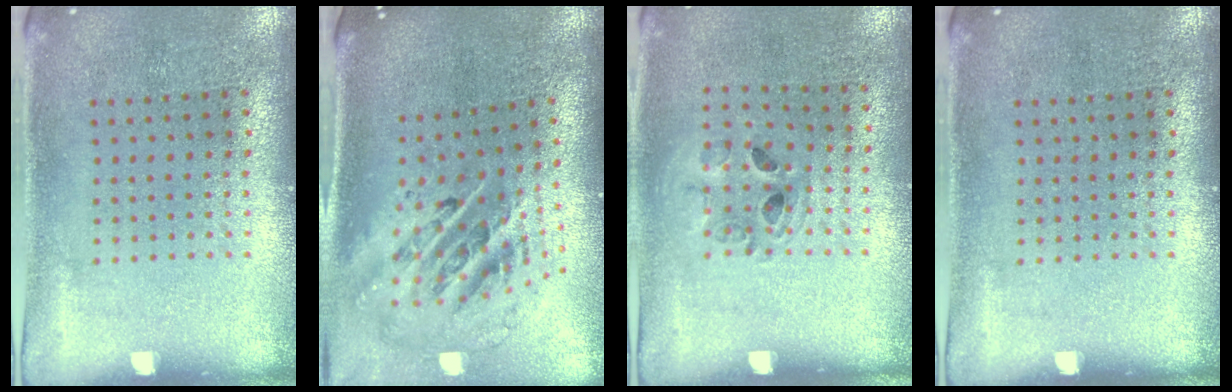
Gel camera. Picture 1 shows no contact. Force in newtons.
{"total": 2.6, "press": 1.8, "slide": 1.9}
{"total": 0.9, "press": 0.9, "slide": 0.2}
{"total": 0.0}